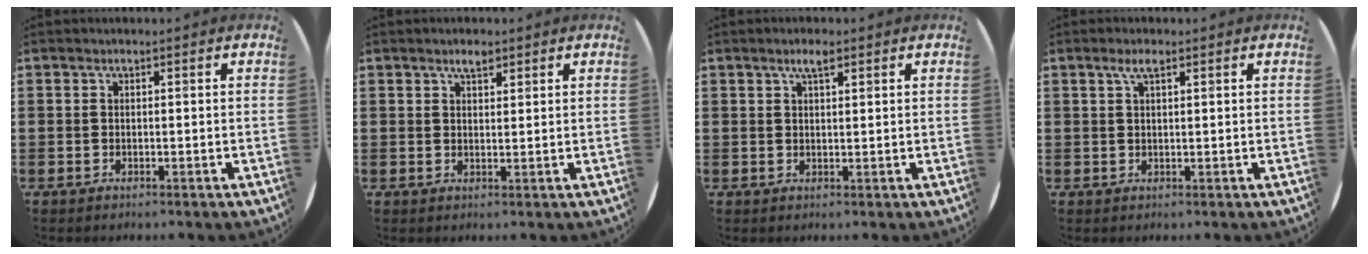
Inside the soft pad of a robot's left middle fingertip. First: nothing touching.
{"total": 2.1, "force": [1.7, 0.7, 0.8], "torque": [-0.018, 0.005, 0.032]}
{"total": 2.4, "force": [1.7, 0.6, 1.5], "torque": [-0.032, 0.005, 0.029]}
{"total": 2.2, "force": [1.3, 0.5, 1.7], "torque": [-0.035, 0.007, 0.021]}